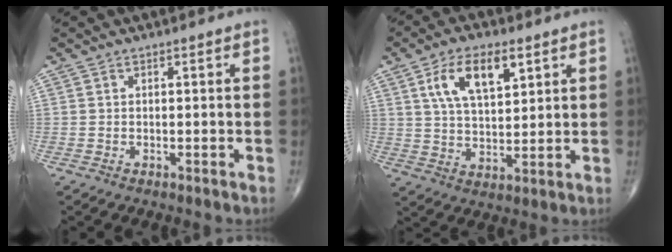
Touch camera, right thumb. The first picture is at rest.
{"total": 11.0, "force": [4.8, 5.1, 8.4], "torque": [-0.137, -0.013, 0.091]}